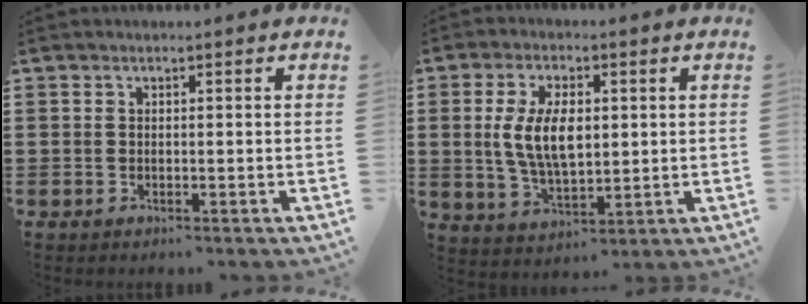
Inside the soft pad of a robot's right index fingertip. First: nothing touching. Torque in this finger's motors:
{"motor_torque": [0.75, -0.40, 0.42, 0.21]}